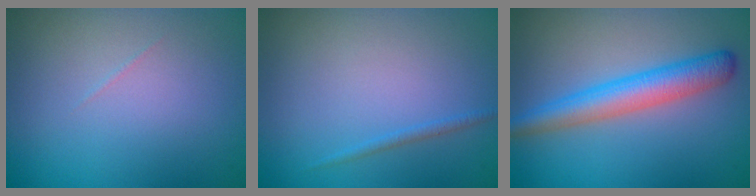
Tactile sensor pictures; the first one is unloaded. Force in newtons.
{"total": 0.7, "press": 0.7, "slide": 0.1}
{"total": 4.5, "press": 4.5, "slide": 0.1}